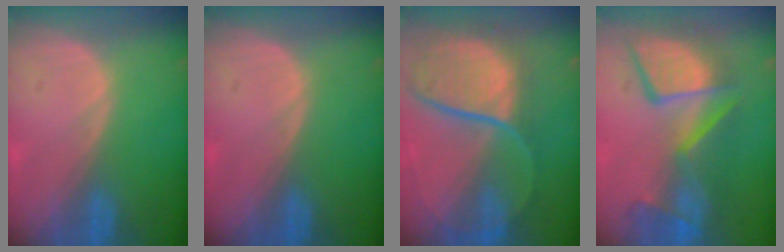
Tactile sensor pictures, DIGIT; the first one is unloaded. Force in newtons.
{"total": 0.0}
{"total": 12.0, "press": 9.9, "slide": 6.7}
{"total": 11.5, "press": 10.7, "slide": 4.4}